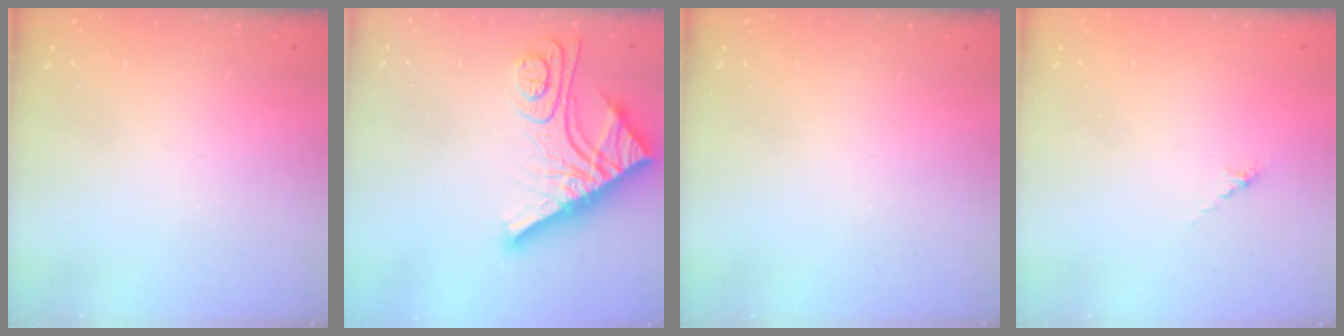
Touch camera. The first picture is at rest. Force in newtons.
{"total": 14.7, "press": 14.6, "slide": 1.2}
{"total": 0.0}
{"total": 2.7, "press": 2.7, "slide": 0.7}